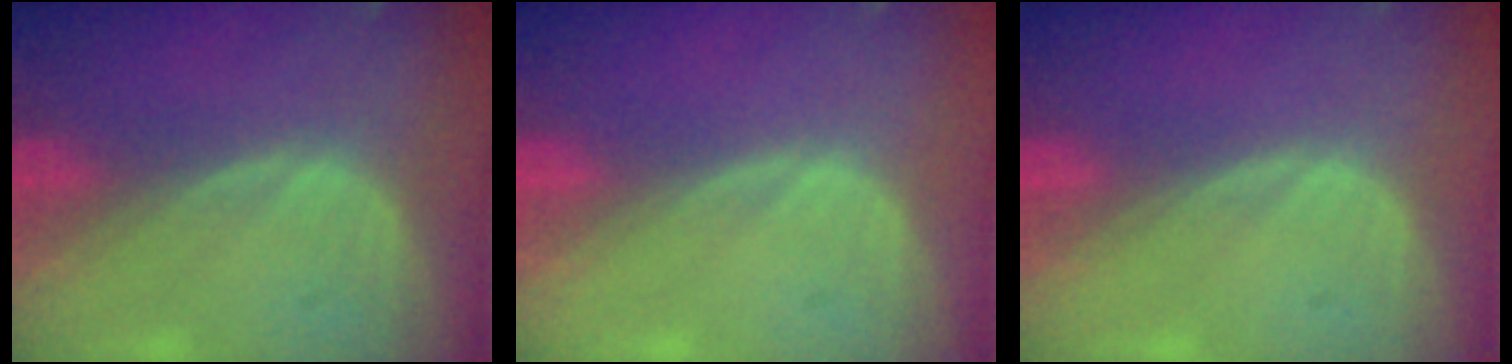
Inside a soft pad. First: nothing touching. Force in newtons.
{"total": 0.0}
{"total": 0.0}